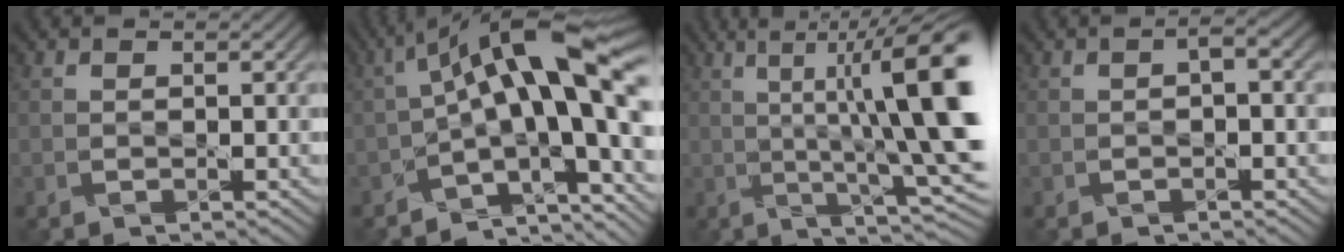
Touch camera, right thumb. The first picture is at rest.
{"total": 15.0, "force": [-0.6, 5.3, 14.1], "torque": [-0.201, 0.025, -0.018]}
{"total": 14.6, "force": [2.1, 3.3, 14.1], "torque": [-0.204, 0.012, 0.045]}
{"total": 0.9, "force": [-0.2, 0.2, 0.8], "torque": [-0.014, 0.004, -0.005]}